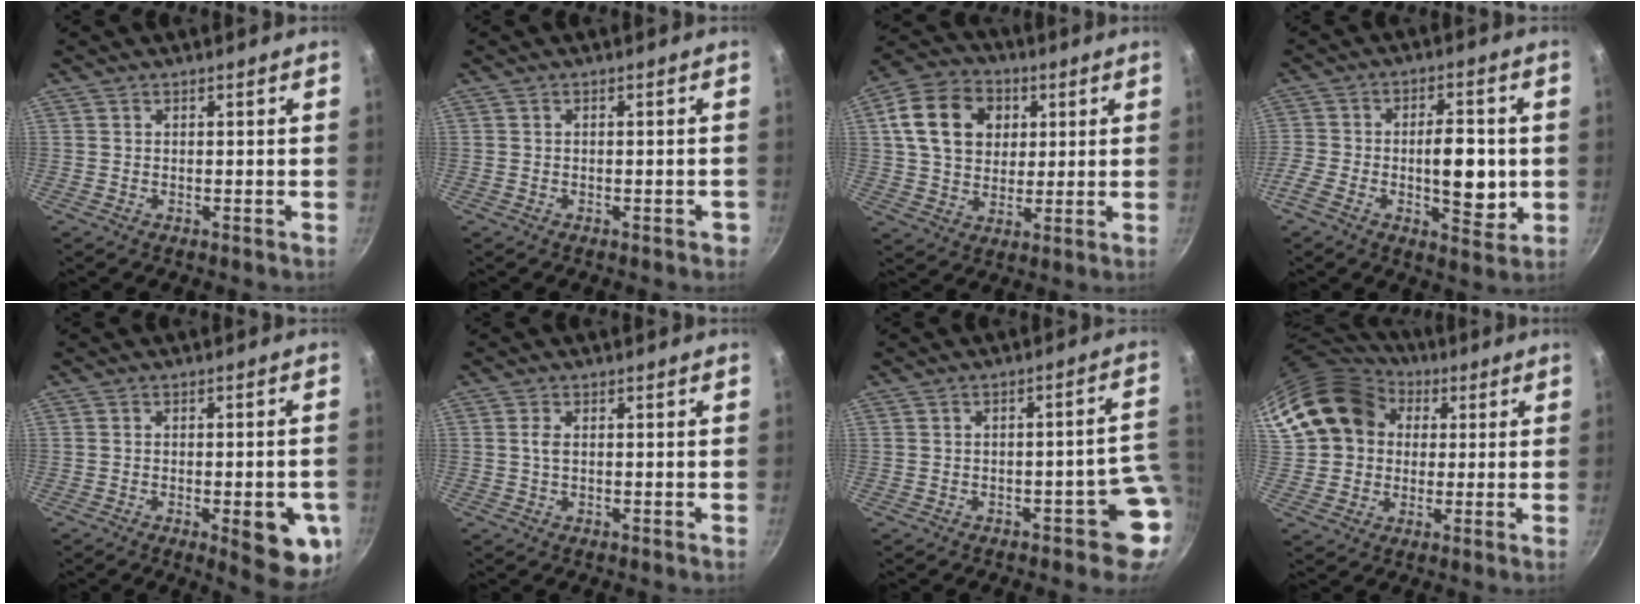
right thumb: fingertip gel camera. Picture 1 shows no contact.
{"total": 1.5, "force": [-0.8, 0.7, 1.1], "torque": [-0.007, 0.010, -0.005]}
{"total": 14.7, "force": [3.9, 11.3, 8.5], "torque": [-0.130, 0.007, 0.056]}
{"total": 12.3, "force": [-2.1, 5.9, 10.6], "torque": [-0.157, 0.012, -0.038]}
{"total": 11.6, "force": [-3.6, 4.0, 10.3], "torque": [-0.094, 0.006, -0.041]}
{"total": 1.4, "force": [0.1, 0.7, 1.3], "torque": [-0.027, 0.002, 0.002]}
{"total": 6.0, "force": [-2.2, 3.1, 4.6], "torque": [0.004, 0.038, -0.027]}
{"total": 17.2, "force": [5.1, 14.0, 8.7], "torque": [-0.140, 0.030, 0.087]}